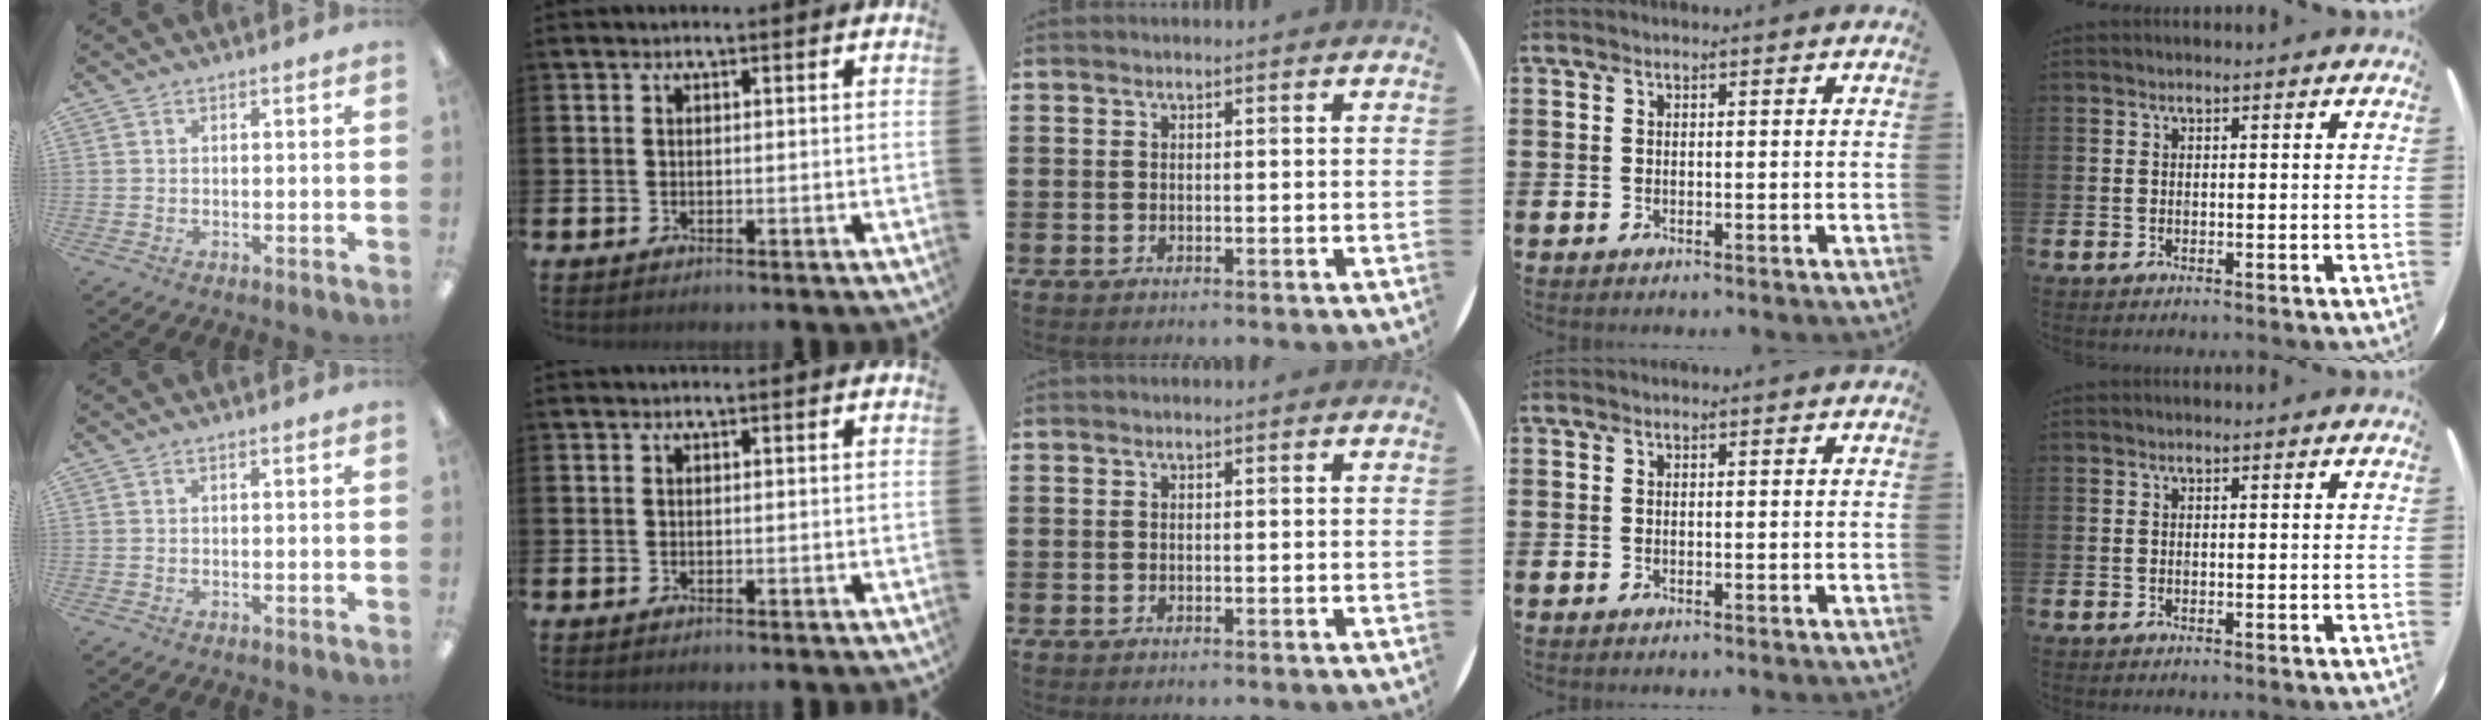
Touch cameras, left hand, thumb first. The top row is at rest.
{}